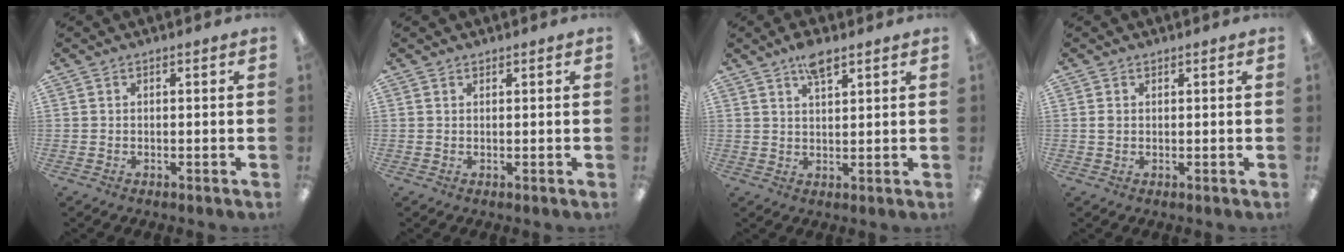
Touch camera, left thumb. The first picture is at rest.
{"total": 0.6, "force": [0.6, 0.2, 0.0], "torque": [0.000, -0.001, 0.012]}
{"total": 5.1, "force": [3.6, 1.6, 3.2], "torque": [-0.063, -0.006, 0.063]}
{"total": 1.2, "force": [0.5, 0.9, 0.6], "torque": [-0.013, 0.003, 0.008]}